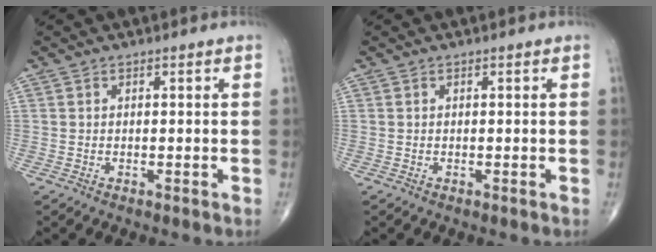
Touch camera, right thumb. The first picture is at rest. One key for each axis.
{"total": 0.0}